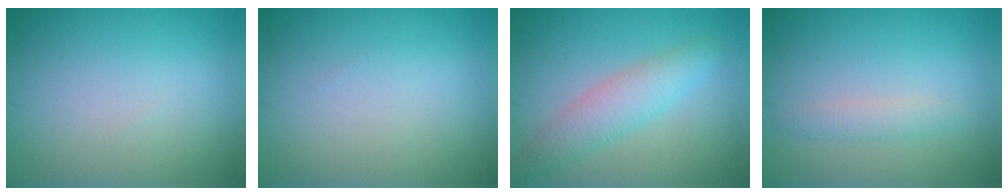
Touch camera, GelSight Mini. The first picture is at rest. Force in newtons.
{"total": 0.0}
{"total": 3.4, "press": 3.4, "slide": 0.1}
{"total": 1.2, "press": 1.2, "slide": 0.1}